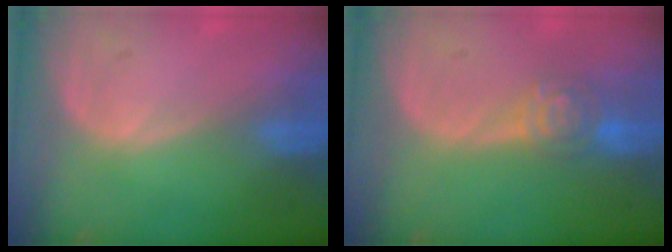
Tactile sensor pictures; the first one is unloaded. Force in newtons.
{"total": 4.7, "press": 4.2, "slide": 2.2}